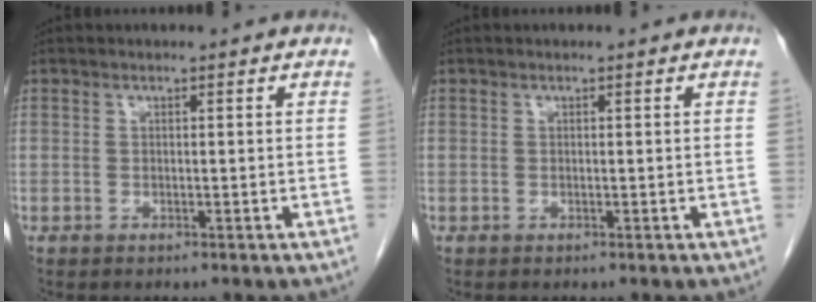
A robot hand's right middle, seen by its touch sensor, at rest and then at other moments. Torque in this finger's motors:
{"motor_torque": [-0.05, -0.01, 0.00, 0.00]}